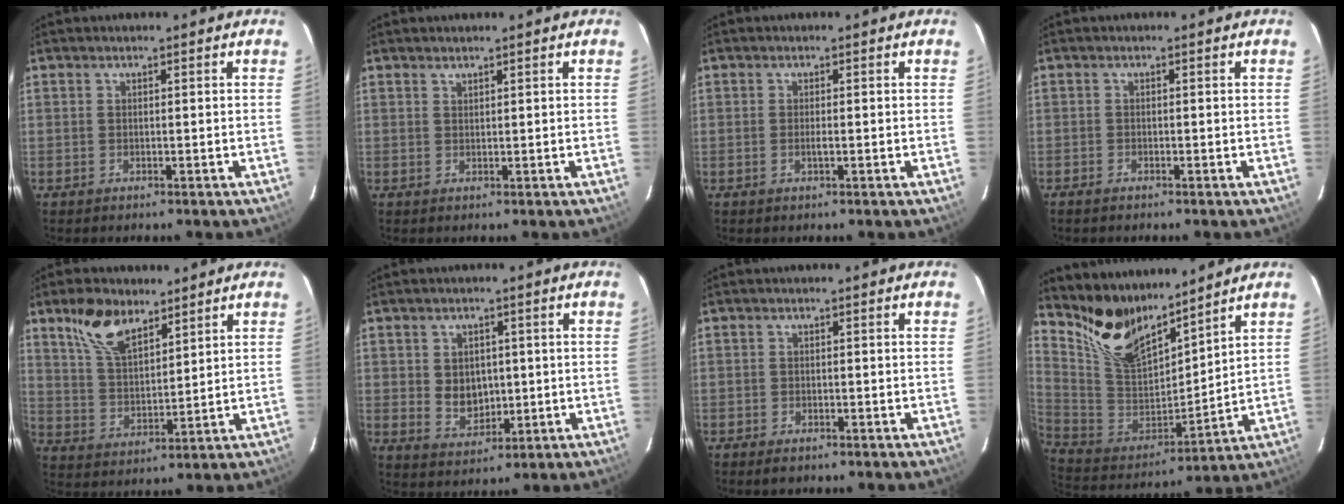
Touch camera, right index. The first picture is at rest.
{"total": 0.6, "force": [0.6, 0.1, 0.1], "torque": [-0.002, 0.001, 0.012]}
{"total": 1.1, "force": [-0.2, 0.2, 1.0], "torque": [-0.020, 0.000, -0.005]}
{"total": 1.1, "force": [-0.9, 0.4, 0.2], "torque": [-0.012, 0.000, -0.020]}
{"total": 9.9, "force": [6.6, 4.8, 5.7], "torque": [-0.105, 0.012, 0.133]}
{"total": 6.0, "force": [0.3, 4.9, 3.4], "torque": [-0.061, 0.000, 0.018]}
{"total": 2.0, "force": [-1.5, 1.0, 0.6], "torque": [-0.021, -0.001, -0.027]}
{"total": 14.7, "force": [12.2, 4.9, 6.5], "torque": [-0.143, -0.017, 0.246]}